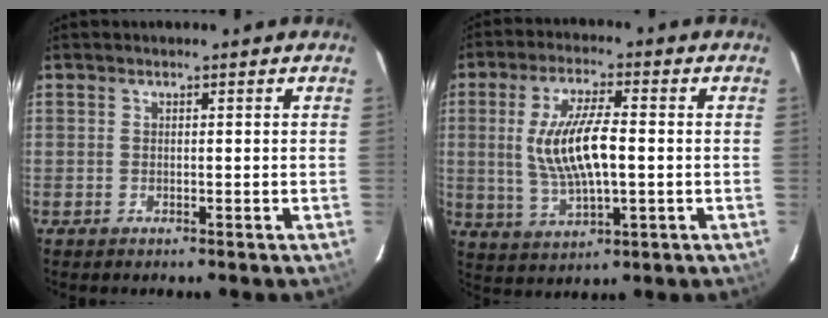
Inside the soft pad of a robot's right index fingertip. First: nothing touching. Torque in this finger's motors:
{"motor_torque": [0.92, 0.51, 0.38, 0.18]}